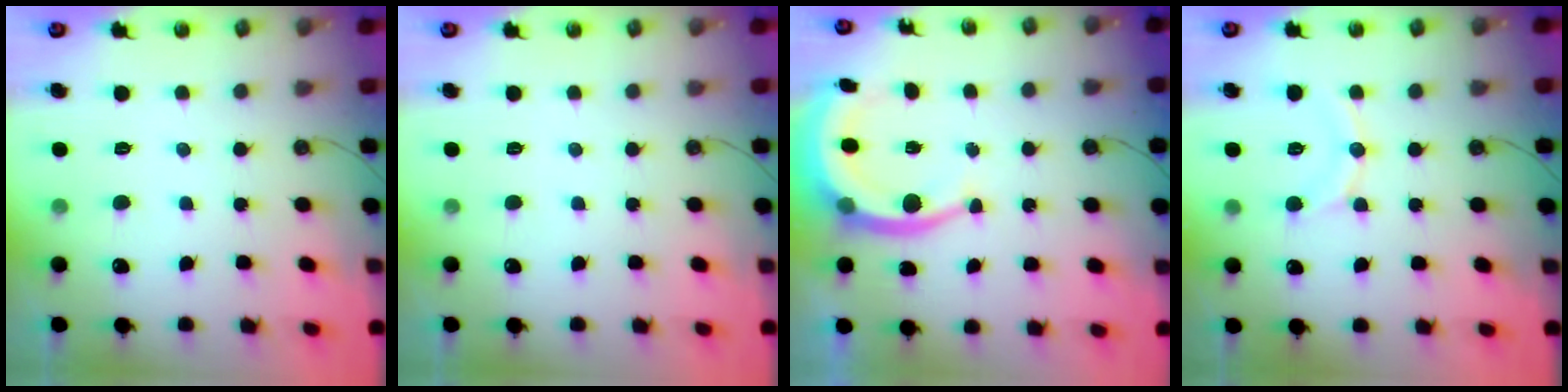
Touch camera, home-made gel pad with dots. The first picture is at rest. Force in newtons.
{"total": 0.0}
{"total": 8.6, "press": 8.5, "slide": 1.6}
{"total": 9.7, "press": 9.7, "slide": 0.8}